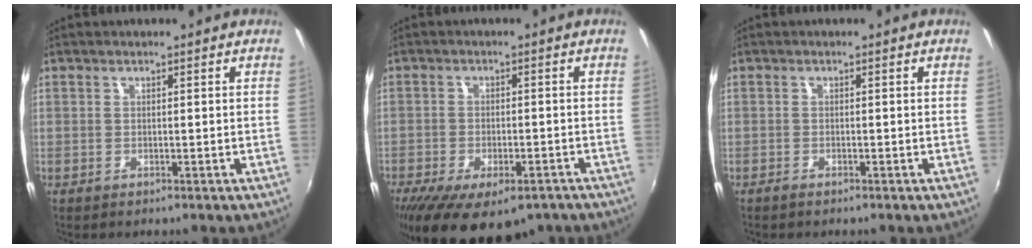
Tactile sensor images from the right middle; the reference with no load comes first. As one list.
[{"total": 16.5, "force": [-11.1, 6.9, 10.0], "torque": [-0.202, -0.043, -0.157]}, {"total": 1.0, "force": [-0.9, 0.3, 0.4], "torque": [-0.009, -0.004, -0.020]}]